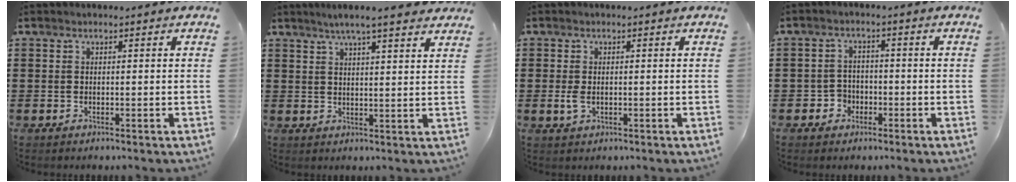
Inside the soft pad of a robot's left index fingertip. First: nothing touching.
{"total": 4.9, "force": [4.1, -0.1, 2.6], "torque": [-0.063, -0.006, 0.072]}
{"total": 1.9, "force": [-0.3, 1.1, 1.6], "torque": [-0.039, -0.002, -0.008]}
{"total": 2.9, "force": [-1.7, 2.3, 0.6], "torque": [-0.020, 0.006, -0.037]}